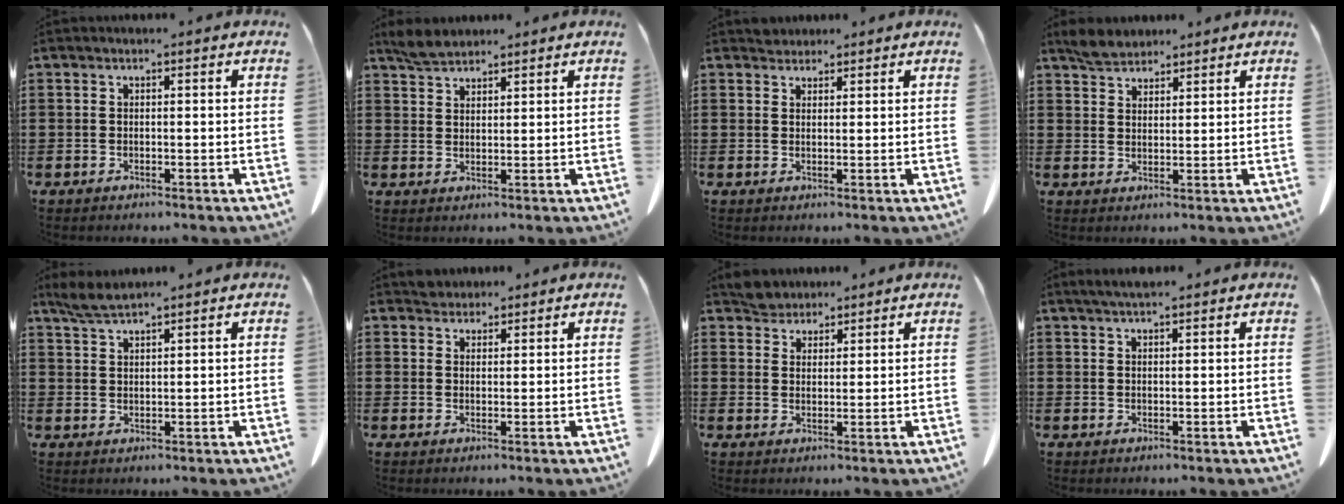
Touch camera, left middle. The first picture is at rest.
{"total": 3.1, "force": [2.8, 0.9, 1.0], "torque": [-0.026, 0.000, 0.054]}
{"total": 1.8, "force": [1.7, 0.7, 0.0], "torque": [0.002, -0.003, 0.034]}
{"total": 3.5, "force": [3.2, 1.3, 0.7], "torque": [-0.024, 0.001, 0.062]}
{"total": 3.2, "force": [2.8, 0.3, 1.5], "torque": [-0.038, -0.004, 0.053]}
{"total": 2.2, "force": [2.1, 0.8, 0.0], "torque": [0.002, -0.002, 0.041]}
{"total": 3.6, "force": [3.4, 1.3, 0.2], "torque": [-0.016, -0.001, 0.068]}
{"total": 2.0, "force": [1.7, 0.3, 1.0], "torque": [-0.024, 0.001, 0.033]}